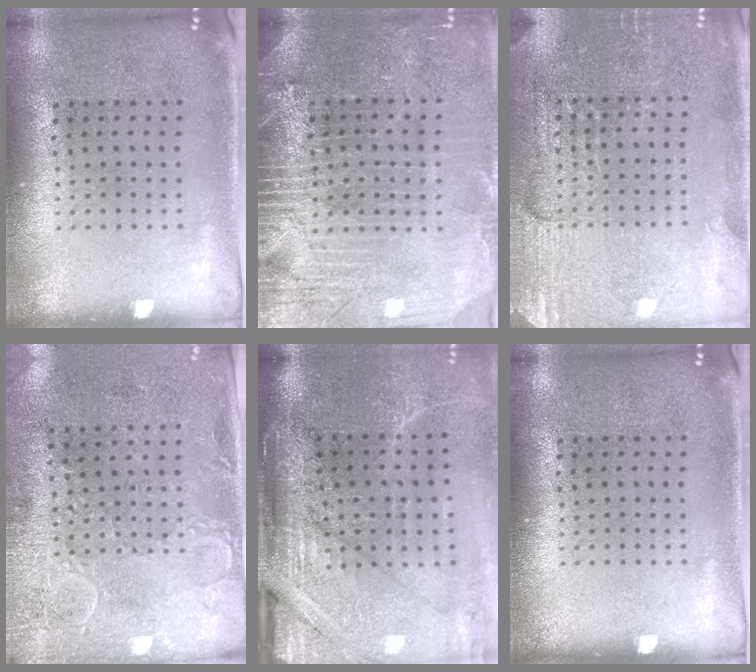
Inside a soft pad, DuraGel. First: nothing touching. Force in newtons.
{"total": 3.7, "press": 3.5, "slide": 1.2}
{"total": 2.9, "press": 2.9, "slide": 0.3}
{"total": 2.9, "press": 2.4, "slide": 1.6}
{"total": 4.3, "press": 3.7, "slide": 2.2}
{"total": 0.0}